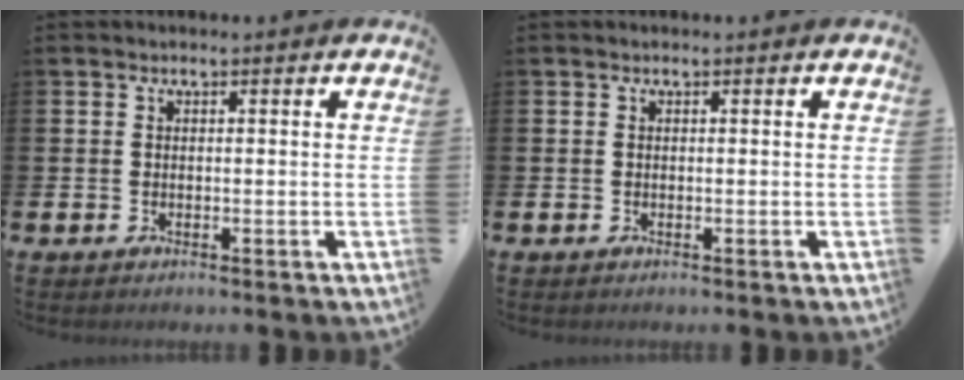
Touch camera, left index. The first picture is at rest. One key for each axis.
{"total": 0.0}